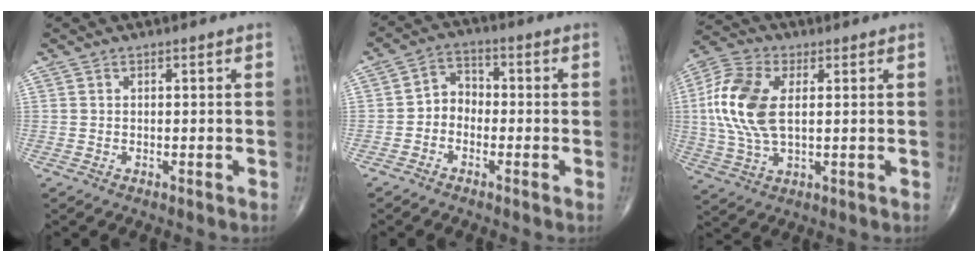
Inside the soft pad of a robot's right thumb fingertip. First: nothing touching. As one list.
[{"total": 4.5, "force": [-1.5, 3.6, 2.2], "torque": [-0.012, 0.025, -0.044]}, {"total": 13.8, "force": [1.9, 7.4, 11.5], "torque": [-0.260, 0.007, 0.035]}]